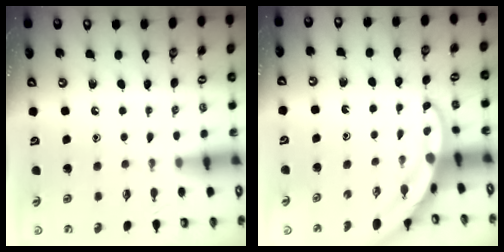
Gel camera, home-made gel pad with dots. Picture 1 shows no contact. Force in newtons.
{"total": 3.7, "press": 3.7, "slide": 0.5}